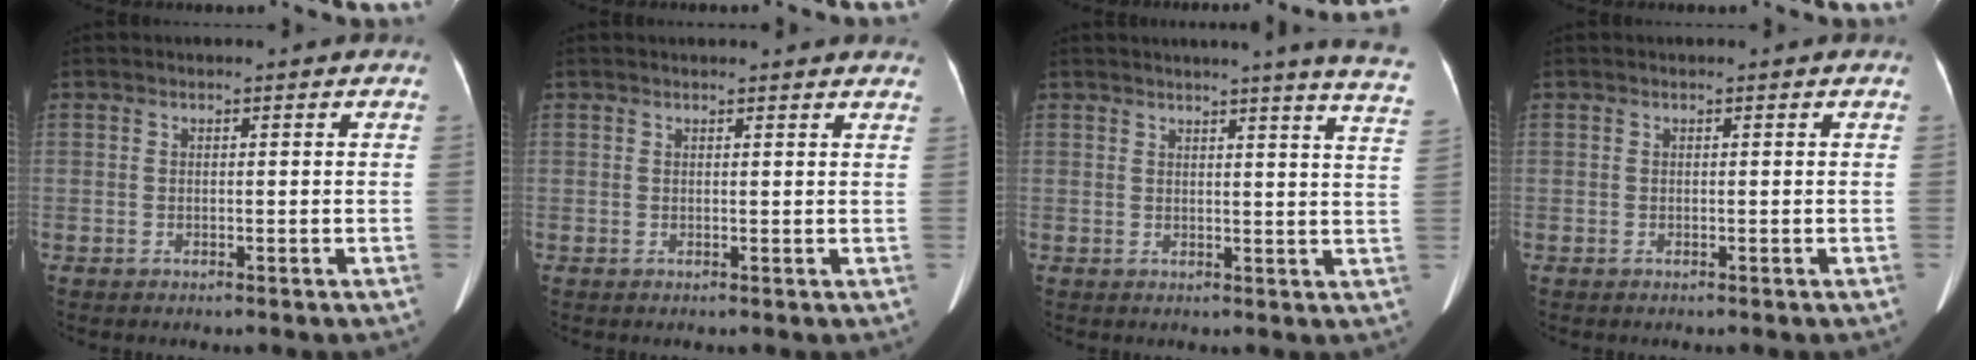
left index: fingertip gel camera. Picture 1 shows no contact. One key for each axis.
{"total": 7.6, "fx": 7.1, "fy": 1.3, "fz": 2.4, "tx": -0.020, "ty": 0.014, "tz": 0.064}
{"total": 13.1, "fx": 11.5, "fy": -1.3, "fz": 6.1, "tx": -0.076, "ty": -0.067, "tz": 0.108}
{"total": 0.0}